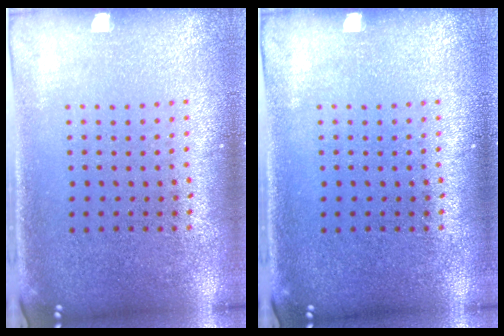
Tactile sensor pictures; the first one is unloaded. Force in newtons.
{"total": 0.0}